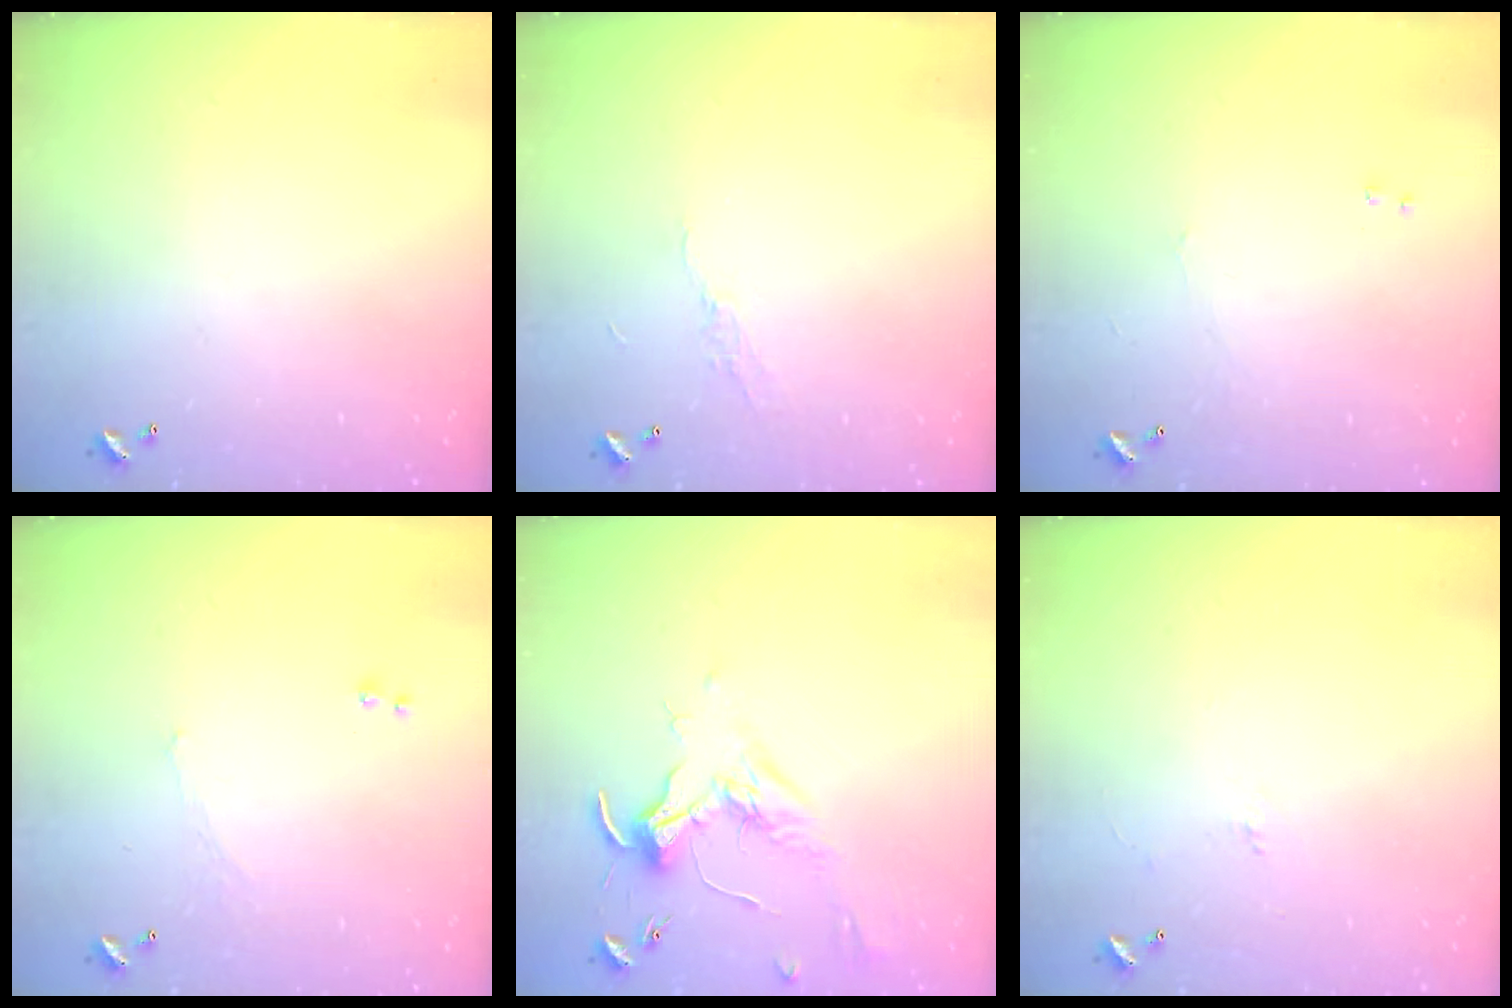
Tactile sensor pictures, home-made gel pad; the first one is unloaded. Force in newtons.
{"total": 4.8, "press": 4.8, "slide": 0.7}
{"total": 0.7, "press": 0.4, "slide": 0.5}
{"total": 0.7, "press": 0.3, "slide": 0.6}
{"total": 1.7, "press": 1.5, "slide": 0.7}
{"total": 1.7, "press": 1.5, "slide": 0.8}